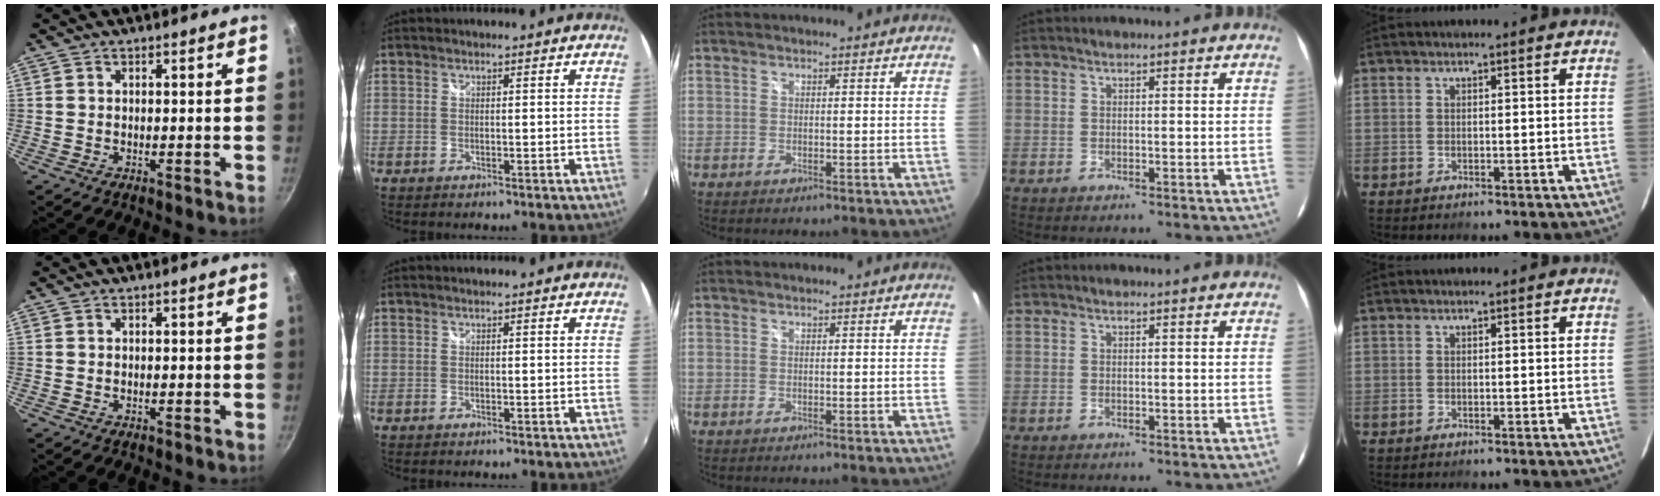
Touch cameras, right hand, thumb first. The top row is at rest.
{}